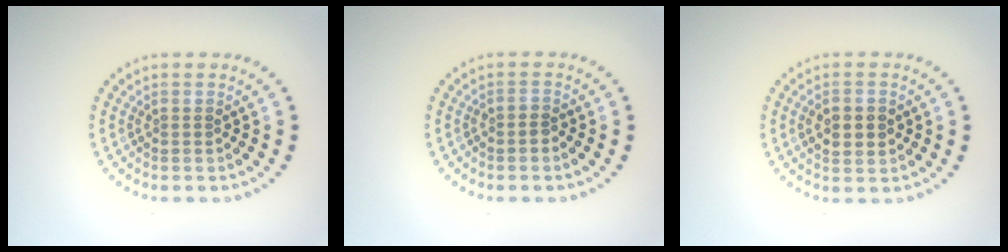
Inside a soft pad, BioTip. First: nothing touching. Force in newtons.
{"total": 0.7, "press": 0.4, "slide": 0.6}
{"total": 2.8, "press": 2.8, "slide": 0.2}